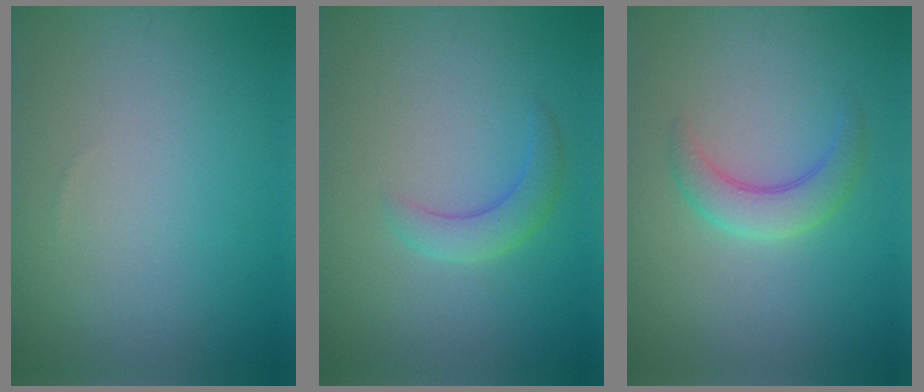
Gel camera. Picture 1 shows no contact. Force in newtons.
{"total": 2.4, "press": 2.4, "slide": 0.1}
{"total": 3.0, "press": 3.0, "slide": 0.2}